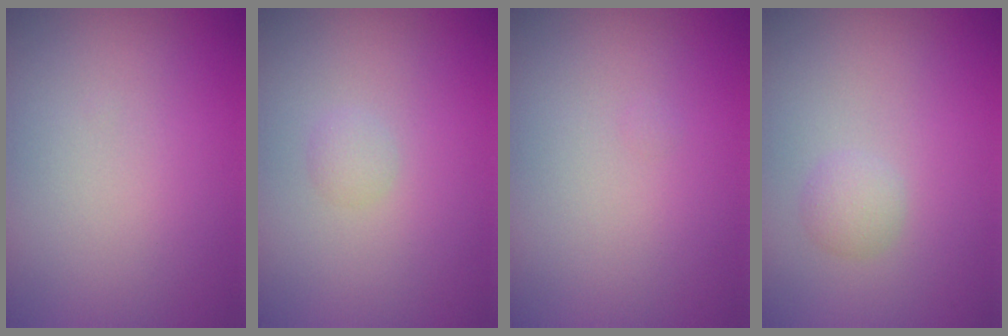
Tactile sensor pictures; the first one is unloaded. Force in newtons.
{"total": 0.9, "press": 0.9, "slide": 0.0}
{"total": 0.0}
{"total": 1.4, "press": 1.4, "slide": 0.0}